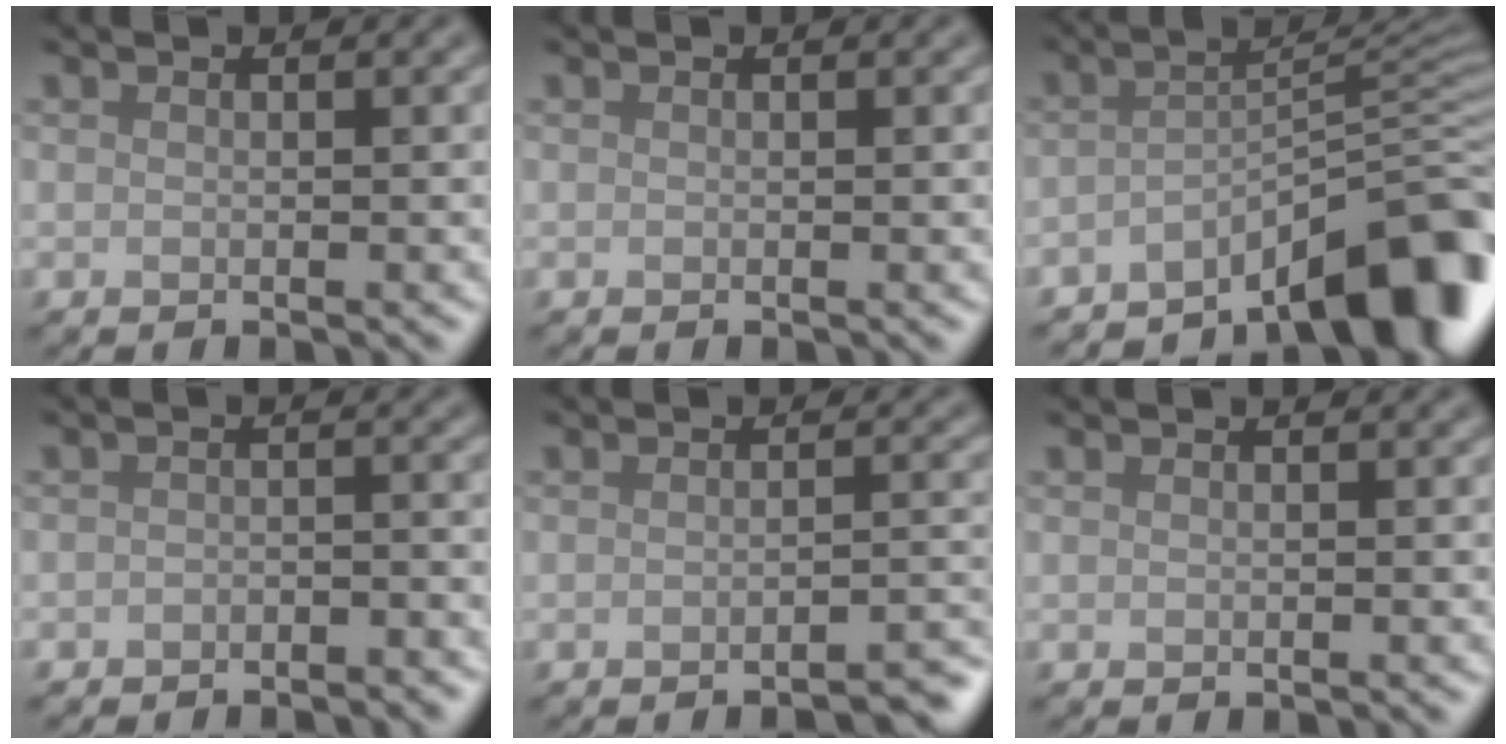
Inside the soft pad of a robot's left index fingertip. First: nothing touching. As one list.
[{"total": 0.0}, {"total": 10.3, "force": [-6.5, 2.7, 7.6], "torque": [-0.087, 0.005, -0.109]}, {"total": 1.9, "force": [-1.7, 0.7, 0.5], "torque": [-0.002, 0.006, -0.026]}, {"total": 3.0, "force": [-2.3, 0.6, 1.9], "torque": [-0.012, 0.010, -0.035]}, {"total": 0.0}]